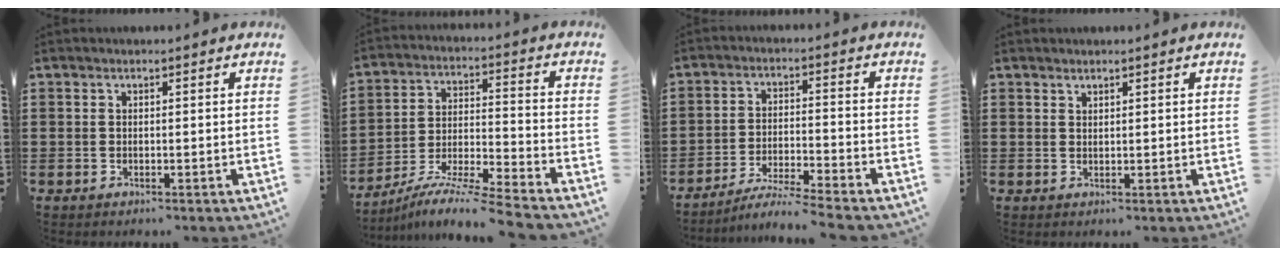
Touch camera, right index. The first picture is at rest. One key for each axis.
{"total": 8.4, "fx": -7.8, "fy": -0.7, "fz": 3.1, "tx": -0.057, "ty": -0.003, "tz": -0.158}
{"total": 4.7, "fx": -4.5, "fy": -0.5, "fz": 1.4, "tx": -0.033, "ty": -0.010, "tz": -0.091}
{"total": 1.0, "fx": 0.9, "fy": 0.2, "fz": 0.0, "tx": -0.002, "ty": 0.000, "tz": 0.018}